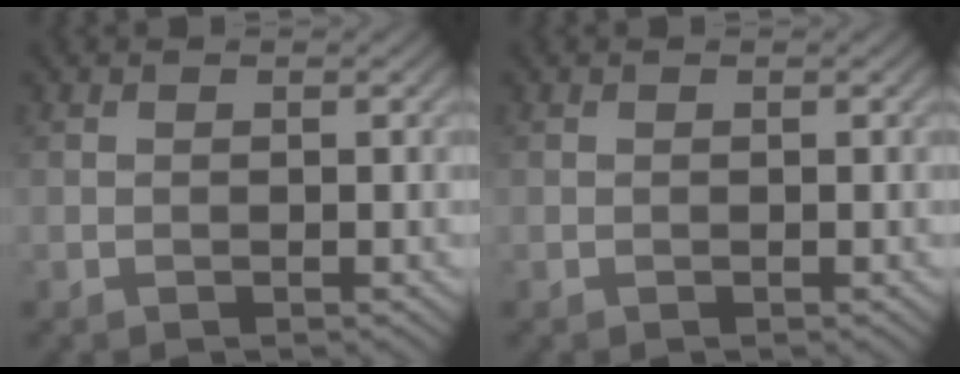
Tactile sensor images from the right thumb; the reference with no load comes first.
{"total": 0.0}